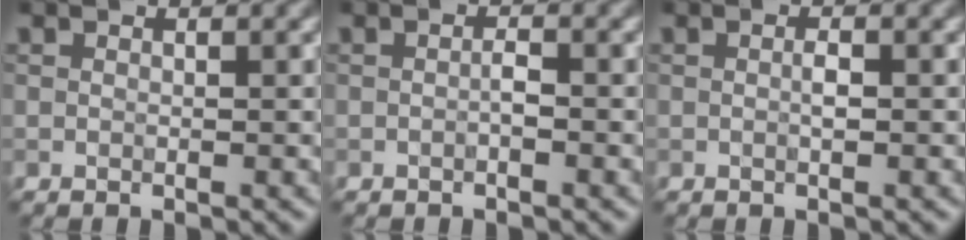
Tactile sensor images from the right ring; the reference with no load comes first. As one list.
[{"total": 0.9, "force": [-0.3, 0.2, 0.8], "torque": [-0.014, 0.002, -0.006]}, {"total": 0.9, "force": [-0.1, 0.2, 0.9], "torque": [-0.017, -0.001, -0.001]}]